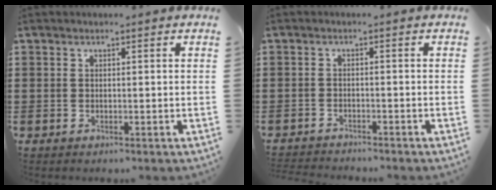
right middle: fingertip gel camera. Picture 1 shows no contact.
{"total": 1.6, "force": [-1.6, 0.0, 0.0], "torque": [-0.004, 0.001, -0.034]}